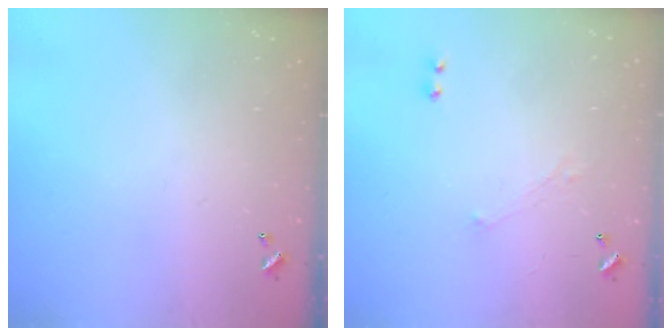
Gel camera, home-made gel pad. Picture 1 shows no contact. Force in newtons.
{"total": 1.0, "press": 0.9, "slide": 0.5}